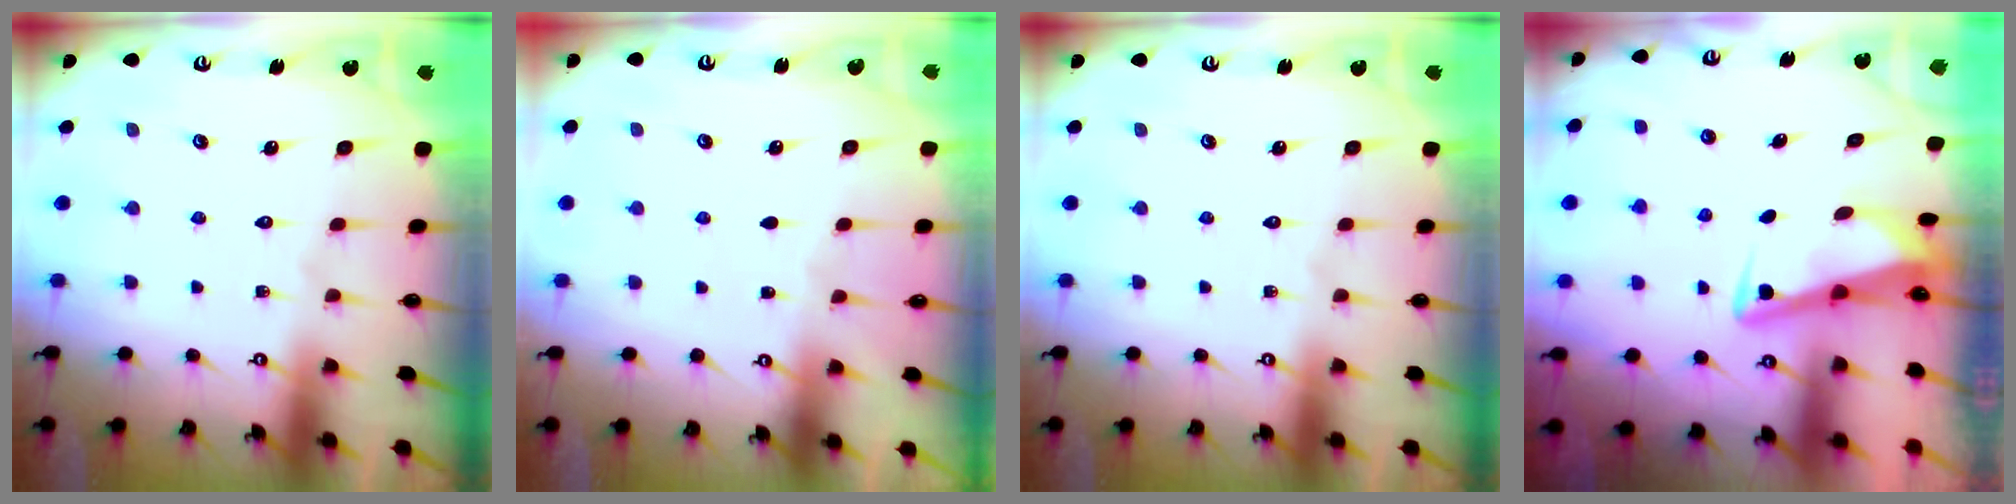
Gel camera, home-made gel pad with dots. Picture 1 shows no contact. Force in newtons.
{"total": 2.3, "press": 2.2, "slide": 0.2}
{"total": 0.0}
{"total": 3.4, "press": 3.4, "slide": 0.3}